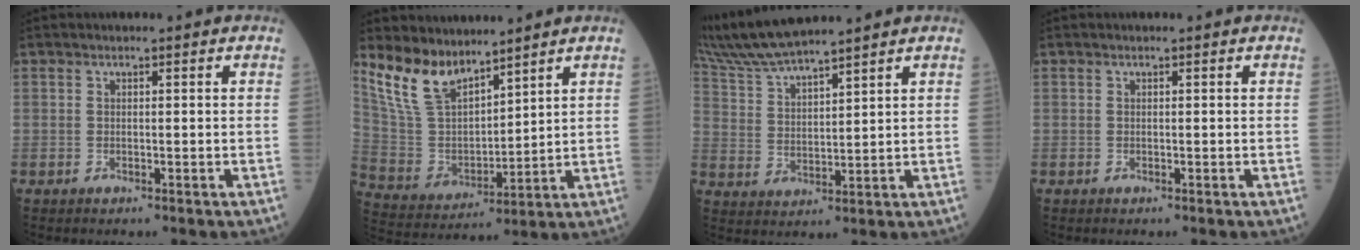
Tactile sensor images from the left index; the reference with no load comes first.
{"total": 10.5, "force": [8.8, 4.0, 4.2], "torque": [-0.096, 0.012, 0.194]}
{"total": 10.7, "force": [9.8, -0.1, 4.1], "torque": [-0.093, 0.023, 0.196]}
{"total": 0.0}